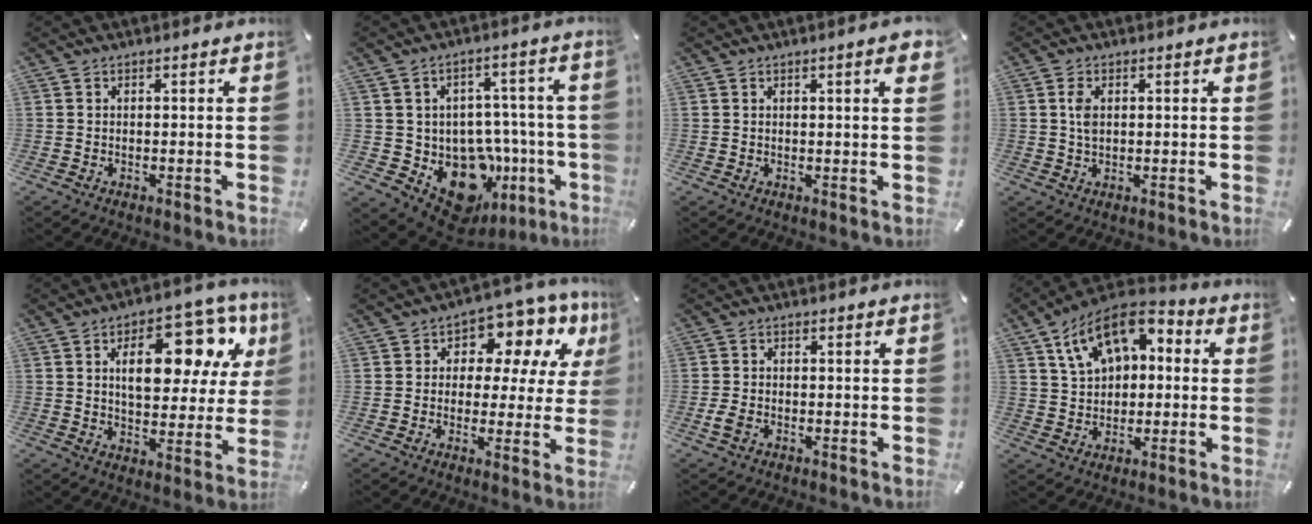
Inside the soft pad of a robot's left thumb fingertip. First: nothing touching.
{"total": 14.7, "force": [-5.8, 10.4, 8.5], "torque": [-0.133, 0.017, -0.081]}
{"total": 3.2, "force": [1.3, 0.7, 2.8], "torque": [-0.047, 0.000, 0.019]}
{"total": 3.1, "force": [0.7, 1.8, 2.5], "torque": [-0.055, 0.007, 0.011]}
{"total": 18.9, "force": [7.3, 10.3, 14.1], "torque": [-0.189, -0.030, 0.117]}
{"total": 10.5, "force": [4.4, 7.0, 6.4], "torque": [-0.086, -0.034, 0.078]}
{"total": 2.6, "force": [-1.1, 1.6, 1.8], "torque": [-0.043, 0.000, -0.021]}
{"total": 13.4, "force": [6.0, 9.4, 7.5], "torque": [-0.133, -0.010, 0.116]}